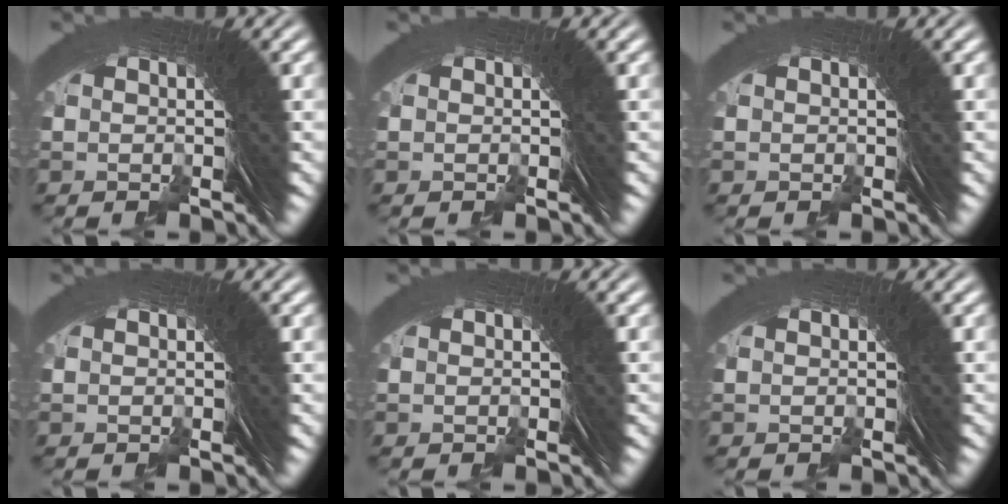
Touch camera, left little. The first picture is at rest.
{"total": 0.0}
{"total": 0.0}
{"total": 0.0}
{"total": 0.0}
{"total": 0.0}